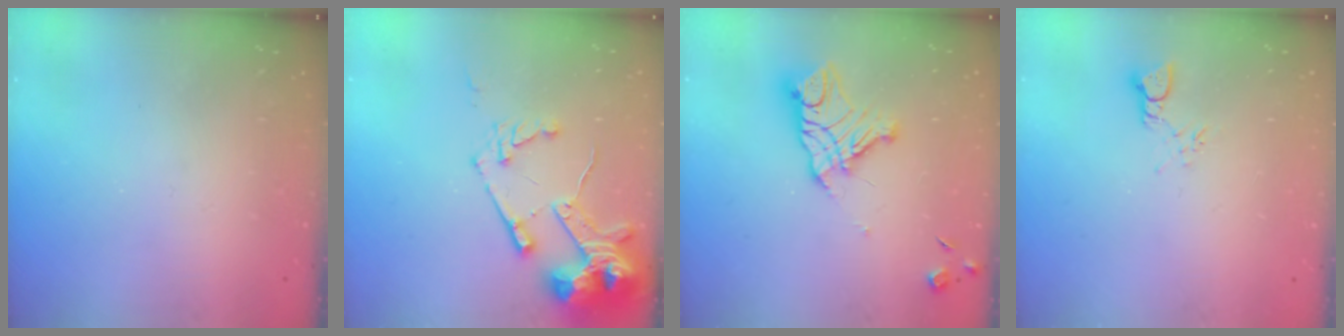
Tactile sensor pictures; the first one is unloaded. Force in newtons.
{"total": 16.6, "press": 16.4, "slide": 2.0}
{"total": 13.7, "press": 13.7, "slide": 1.4}
{"total": 2.6, "press": 2.6, "slide": 0.2}